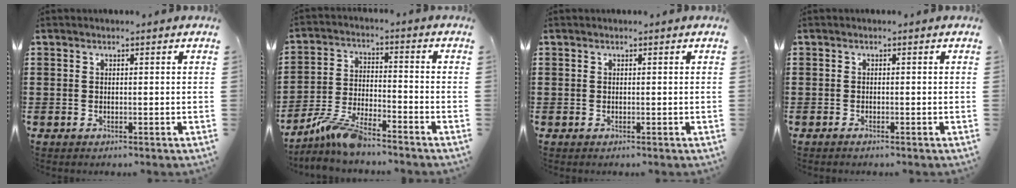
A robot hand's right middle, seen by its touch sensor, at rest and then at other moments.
{"total": 7.7, "force": [-6.5, 1.0, 4.0], "torque": [-0.092, -0.005, -0.127]}
{"total": 0.0}
{"total": 0.5, "force": [-0.4, 0.0, 0.3], "torque": [-0.009, -0.006, -0.006]}